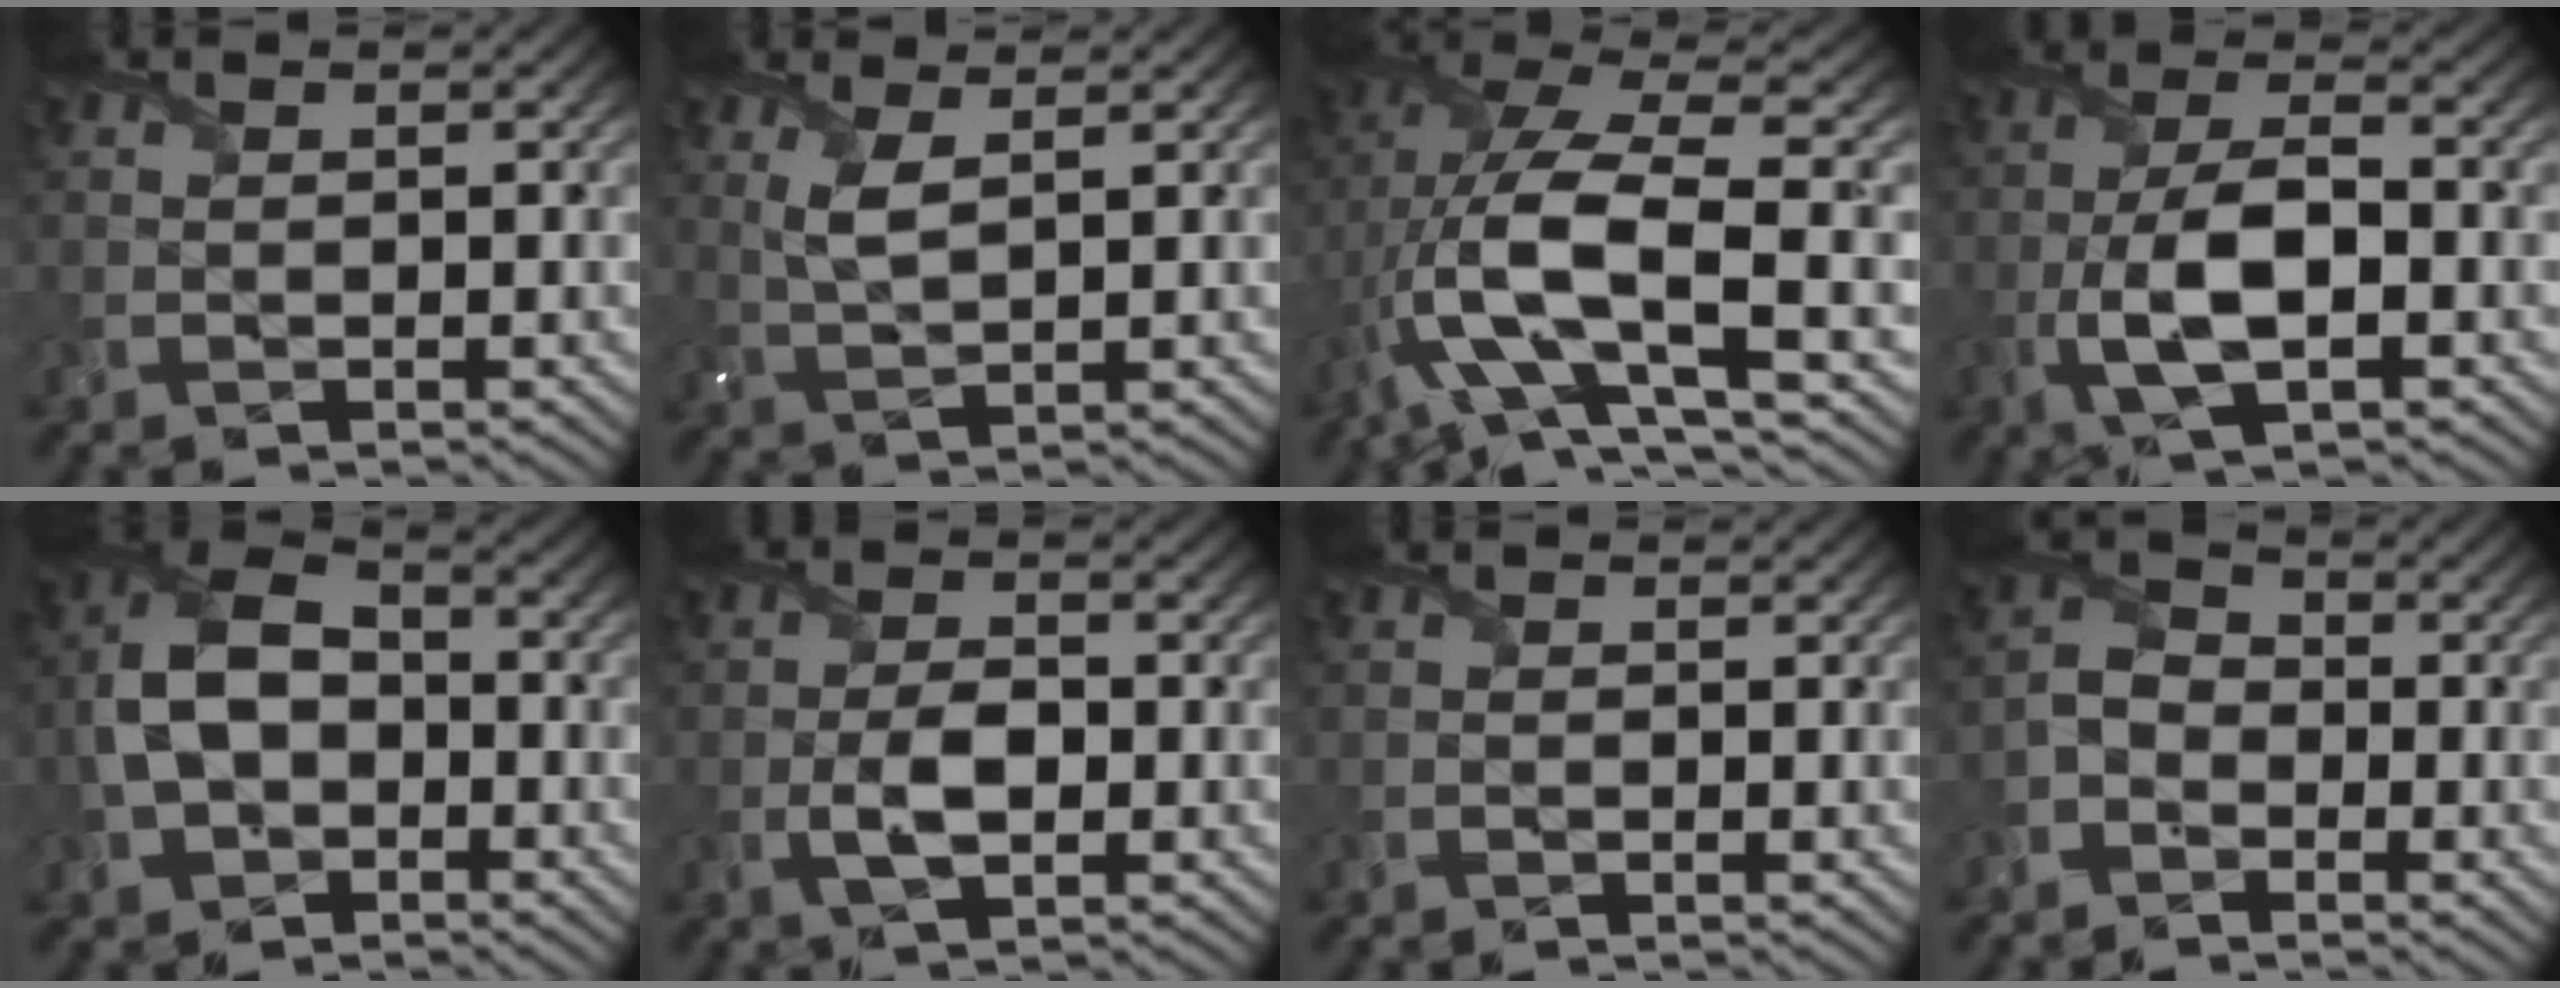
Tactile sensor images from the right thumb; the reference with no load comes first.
{"total": 3.4, "force": [1.5, 0.9, 2.9], "torque": [-0.073, -0.003, 0.034]}
{"total": 14.8, "force": [-2.9, 5.7, 13.4], "torque": [-0.294, -0.003, -0.052]}
{"total": 8.2, "force": [-2.2, 3.2, 7.3], "torque": [-0.152, 0.004, -0.048]}
{"total": 9.9, "force": [-1.9, 6.7, 7.1], "torque": [-0.170, 0.003, -0.049]}
{"total": 4.2, "force": [-1.1, 2.2, 3.4], "torque": [-0.076, -0.003, -0.026]}
{"total": 0.0}
{"total": 3.7, "force": [-2.1, 2.5, 1.6], "torque": [-0.039, 0.003, -0.055]}